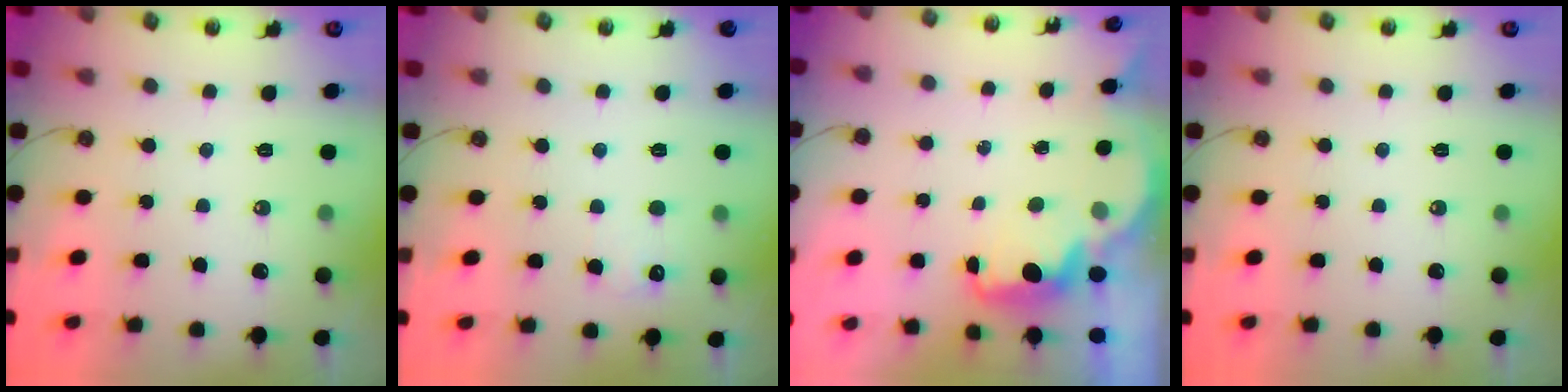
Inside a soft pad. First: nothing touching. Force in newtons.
{"total": 4.2, "press": 4.1, "slide": 1.1}
{"total": 1.7, "press": 1.5, "slide": 0.7}
{"total": 0.0}